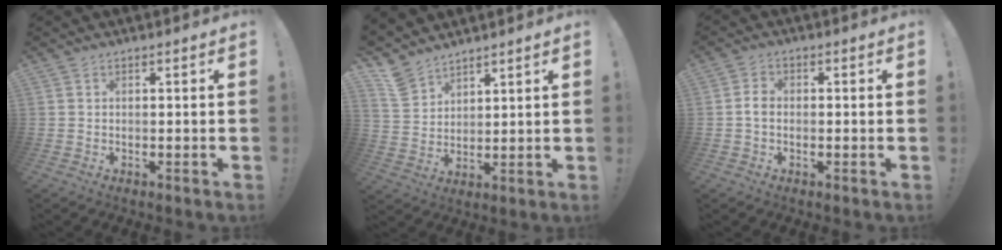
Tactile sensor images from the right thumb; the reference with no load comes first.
{"total": 8.3, "force": [6.8, 4.4, 1.8], "torque": [-0.046, -0.046, 0.137]}
{"total": 2.8, "force": [-0.6, 1.9, 2.0], "torque": [-0.031, 0.007, -0.012]}